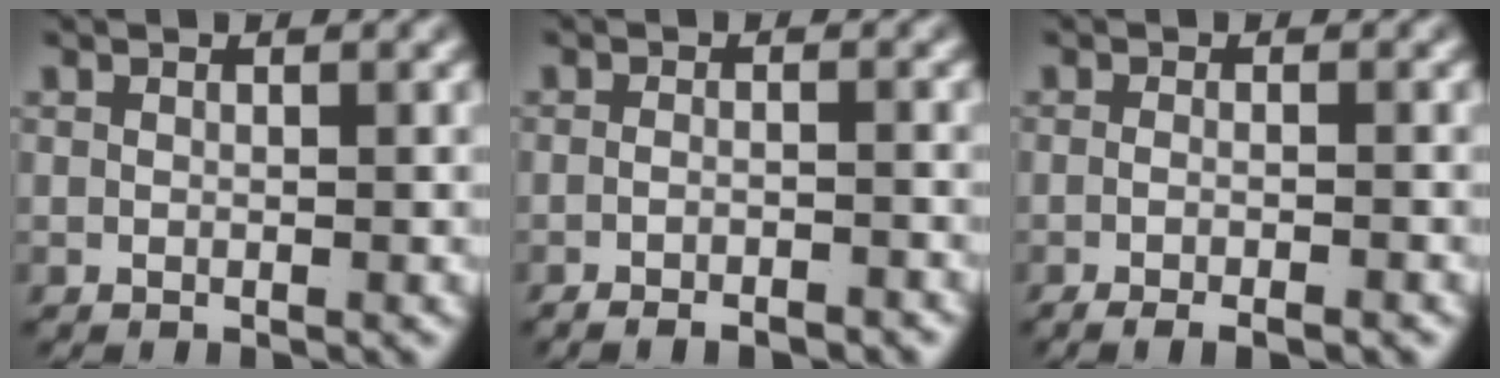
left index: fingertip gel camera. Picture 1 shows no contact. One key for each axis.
{"total": 3.2, "fx": -3.0, "fy": 0.3, "fz": 1.0, "tx": -0.018, "ty": -0.010, "tz": -0.045}
{"total": 3.1, "fx": -2.6, "fy": 0.2, "fz": 1.6, "tx": -0.026, "ty": -0.007, "tz": -0.037}